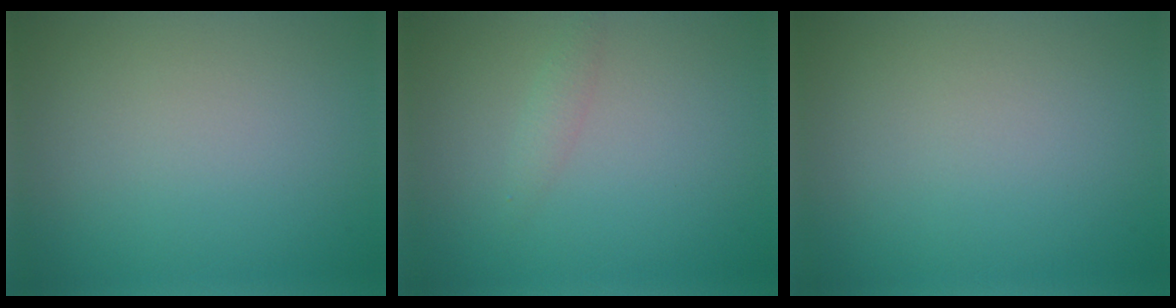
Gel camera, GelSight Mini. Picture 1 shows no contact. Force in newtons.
{"total": 1.0, "press": 1.0, "slide": 0.0}
{"total": 0.0}